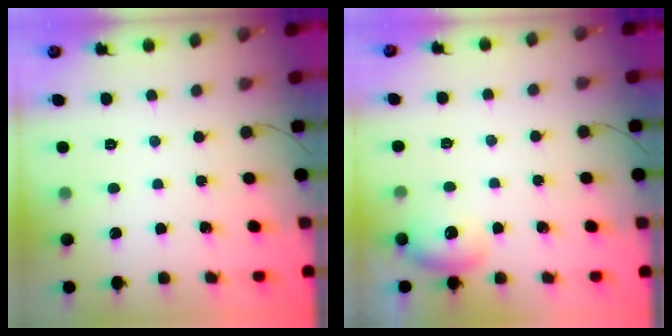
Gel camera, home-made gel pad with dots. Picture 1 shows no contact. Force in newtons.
{"total": 9.9, "press": 8.4, "slide": 5.2}